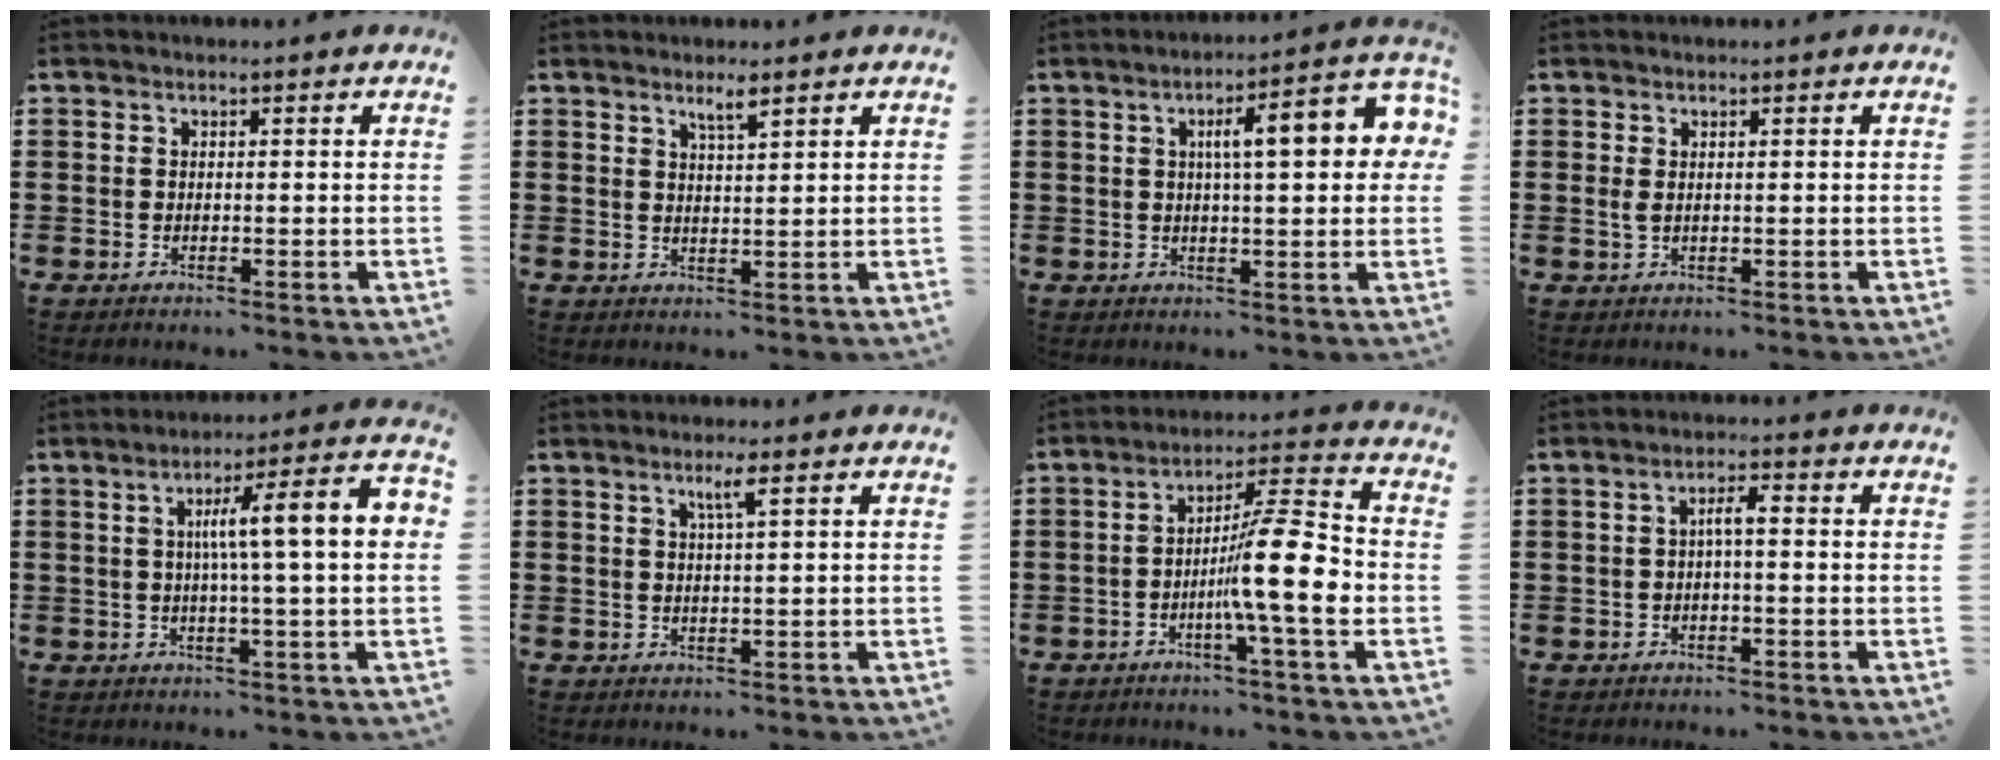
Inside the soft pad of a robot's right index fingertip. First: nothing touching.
{"total": 2.4, "force": [1.8, 0.1, 1.6], "torque": [-0.025, -0.002, 0.029]}
{"total": 9.2, "force": [2.3, 2.1, 8.7], "torque": [-0.135, -0.002, 0.028]}
{"total": 1.1, "force": [0.3, 0.3, 1.0], "torque": [-0.022, 0.002, 0.005]}
{"total": 9.4, "force": [1.1, 0.3, 9.3], "torque": [-0.165, -0.003, 0.008]}
{"total": 2.5, "force": [1.2, -0.1, 2.2], "torque": [-0.046, -0.002, 0.019]}
{"total": 11.6, "force": [-2.4, 1.3, 11.3], "torque": [-0.181, -0.005, -0.045]}
{"total": 2.7, "force": [-0.2, 0.6, 2.6], "torque": [-0.051, 0.006, -0.007]}